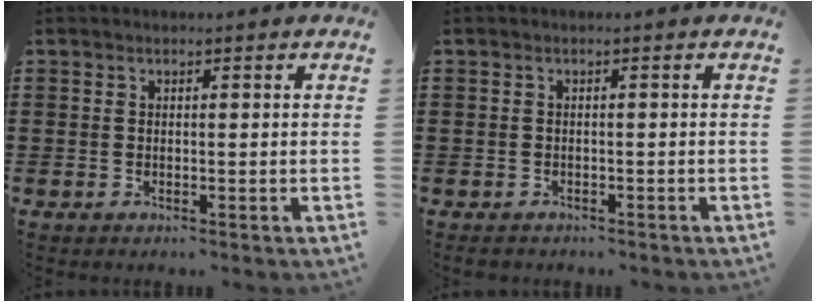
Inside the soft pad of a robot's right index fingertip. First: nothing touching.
{"total": 0.9, "force": [-0.8, 0.4, 0.1], "torque": [-0.005, 0.000, -0.017]}